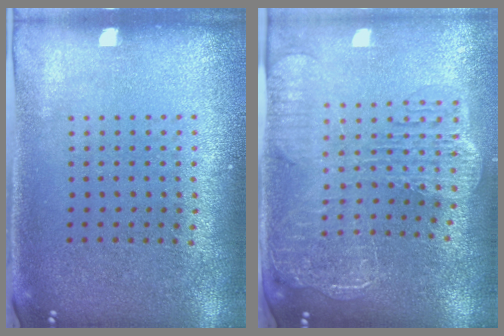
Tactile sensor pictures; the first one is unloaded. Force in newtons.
{"total": 2.8, "press": 2.4, "slide": 1.6}